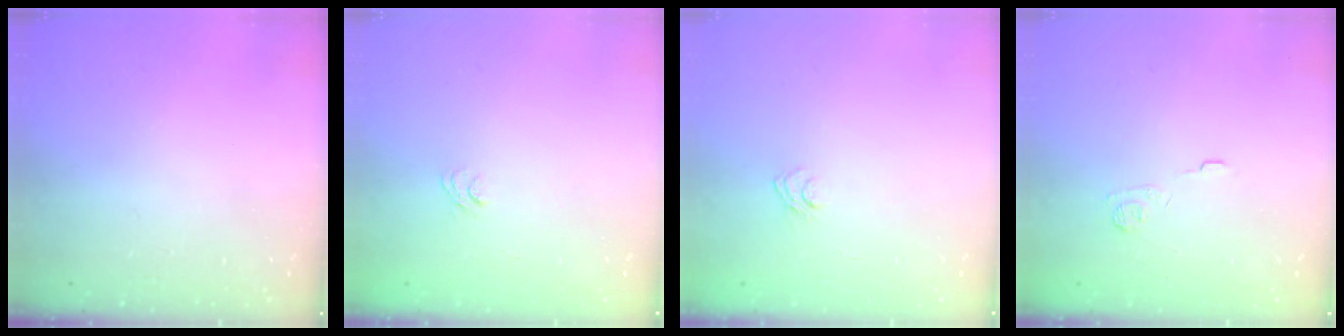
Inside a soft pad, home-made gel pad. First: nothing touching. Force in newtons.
{"total": 5.1, "press": 4.9, "slide": 1.2}
{"total": 4.5, "press": 4.3, "slide": 1.3}
{"total": 3.5, "press": 3.2, "slide": 1.4}